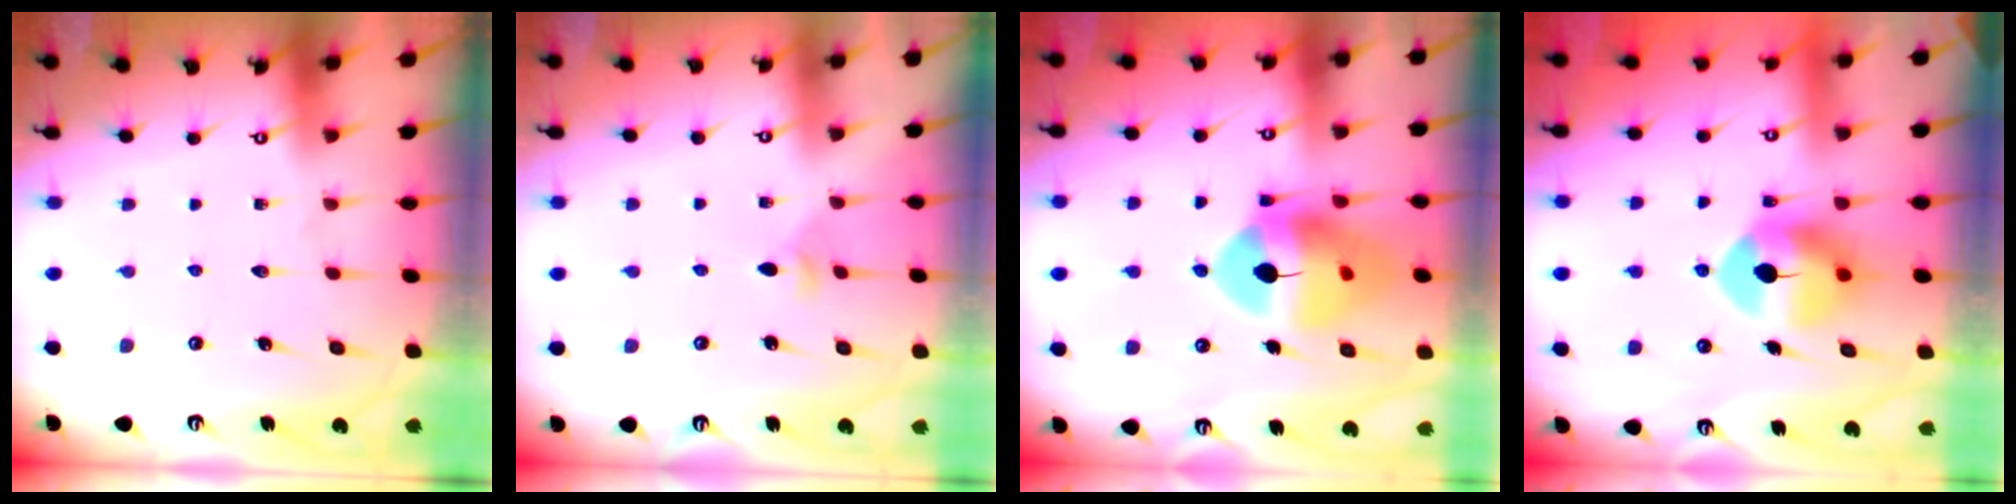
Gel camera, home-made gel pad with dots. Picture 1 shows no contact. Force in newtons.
{"total": 3.1, "press": 3.1, "slide": 0.5}
{"total": 15.4, "press": 15.2, "slide": 2.1}
{"total": 9.7, "press": 9.6, "slide": 1.6}